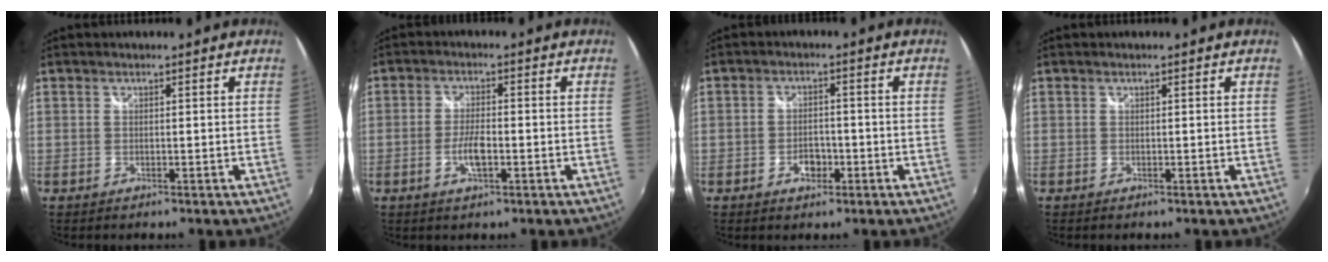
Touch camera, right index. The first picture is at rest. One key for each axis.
{"total": 4.4, "fx": -1.5, "fy": 1.4, "fz": 3.8, "tx": -0.080, "ty": 0.000, "tz": -0.029}
{"total": 3.7, "fx": -1.6, "fy": 2.5, "fz": 2.2, "tx": -0.038, "ty": 0.003, "tz": -0.026}
{"total": 0.0}